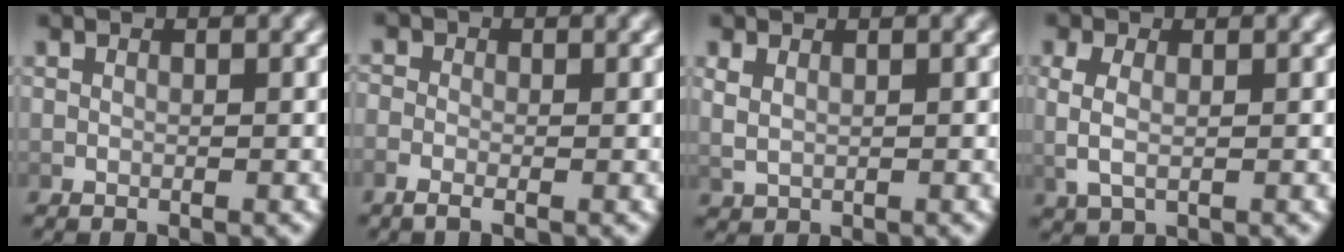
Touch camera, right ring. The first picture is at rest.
{"total": 1.6, "force": [-0.9, 0.9, 0.9], "torque": [-0.018, -0.003, -0.022]}
{"total": 2.0, "force": [0.9, 1.4, 1.1], "torque": [-0.025, -0.002, 0.026]}
{"total": 2.8, "force": [0.5, 1.7, 2.2], "torque": [-0.052, -0.003, 0.018]}